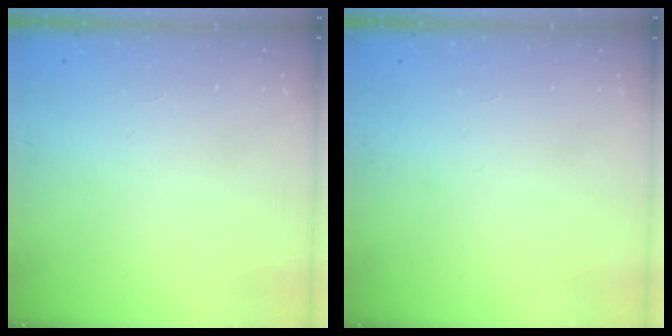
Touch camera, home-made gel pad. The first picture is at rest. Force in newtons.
{"total": 0.0}